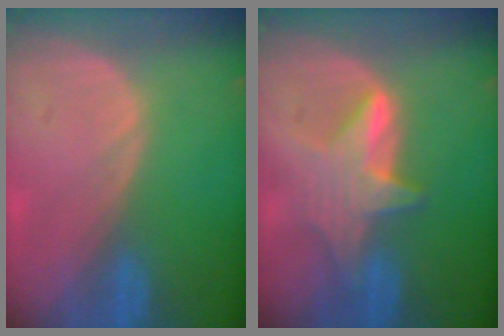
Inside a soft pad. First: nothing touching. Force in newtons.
{"total": 6.0, "press": 6.0, "slide": 0.8}